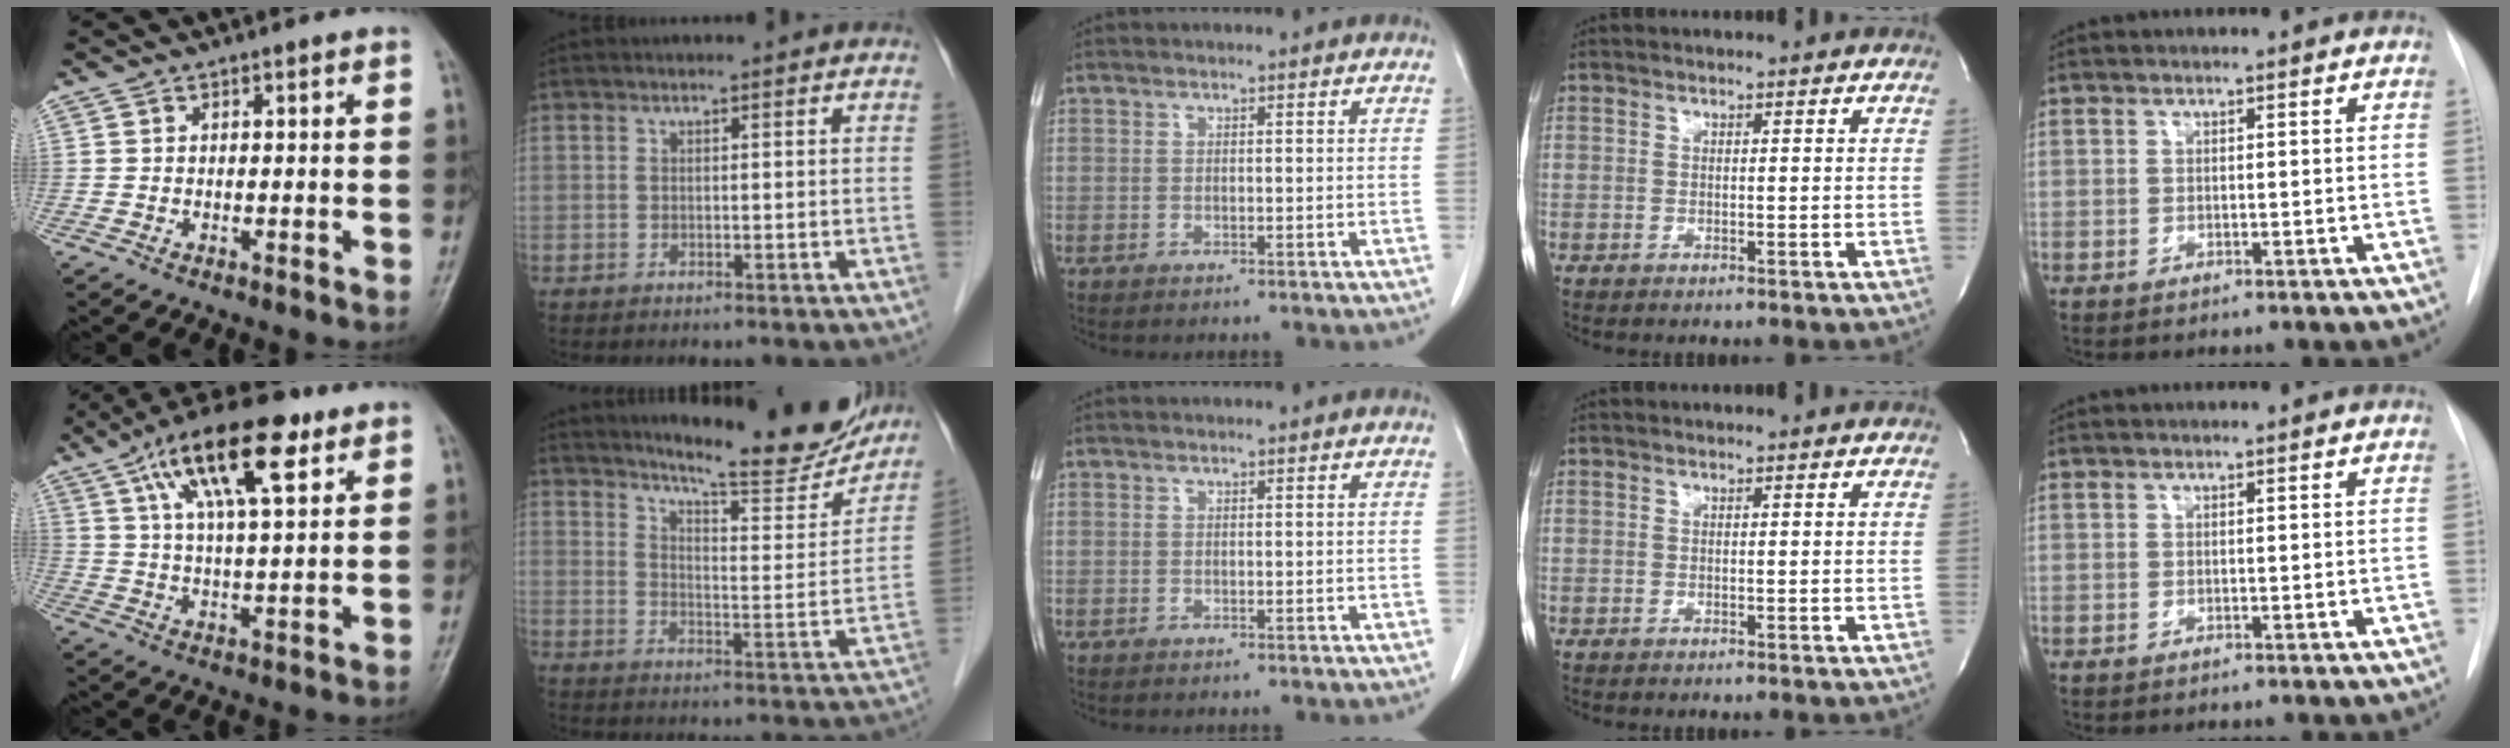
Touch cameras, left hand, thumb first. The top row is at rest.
{"thumb": {"total": 17.0, "force": [8.3, 5.9, 13.6], "torque": [-0.213, -0.010, 0.139]}, "index": {"total": 17.5, "force": [16.0, 1.9, 6.8], "torque": [-0.097, -0.053, 0.209]}}